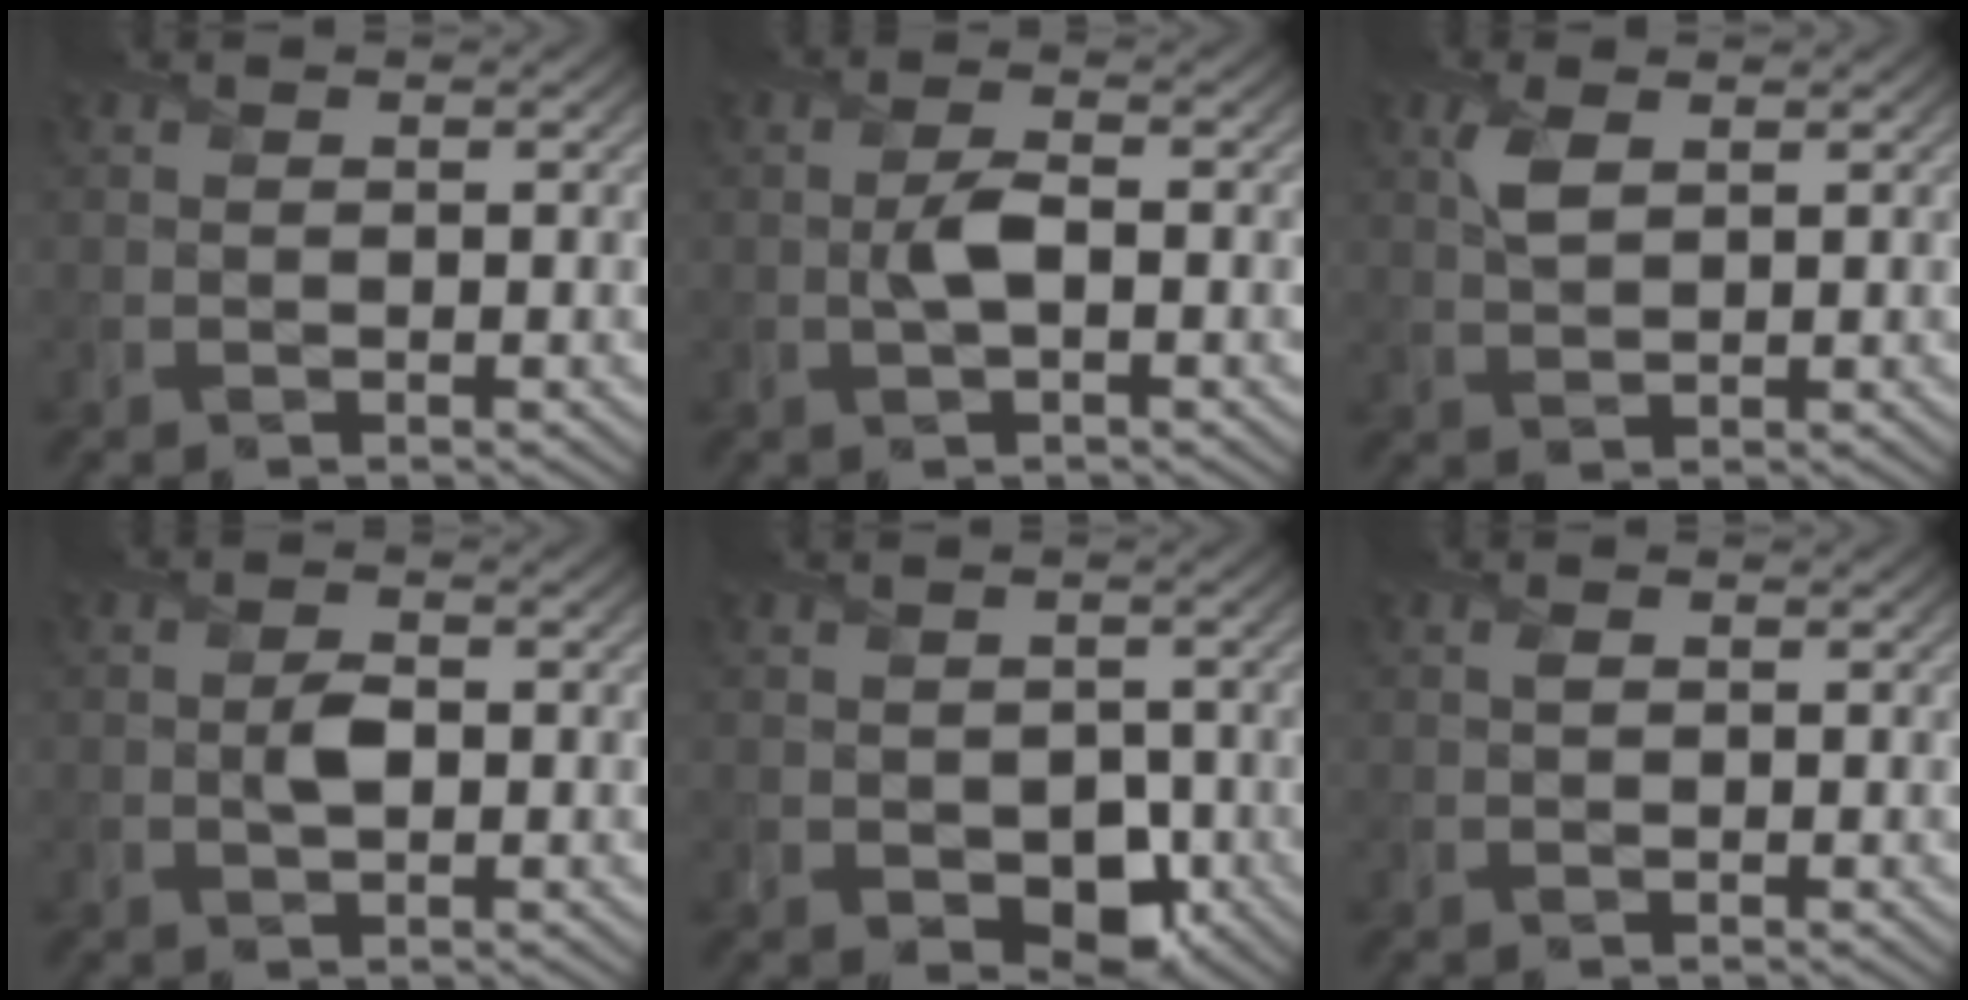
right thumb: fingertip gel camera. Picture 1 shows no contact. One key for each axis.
{"total": 2.5, "fx": -0.3, "fy": 0.9, "fz": 2.3, "tx": -0.053, "ty": 0.005, "tz": -0.008}
{"total": 2.7, "fx": 1.2, "fy": 1.2, "fz": 2.1, "tx": -0.055, "ty": 0.002, "tz": 0.027}
{"total": 2.3, "fx": -0.1, "fy": 1.3, "fz": 1.8, "tx": -0.036, "ty": -0.001, "tz": -0.003}
{"total": 5.0, "fx": -1.5, "fy": 3.6, "fz": 3.1, "tx": -0.052, "ty": -0.021, "tz": -0.017}
{"total": 0.0}